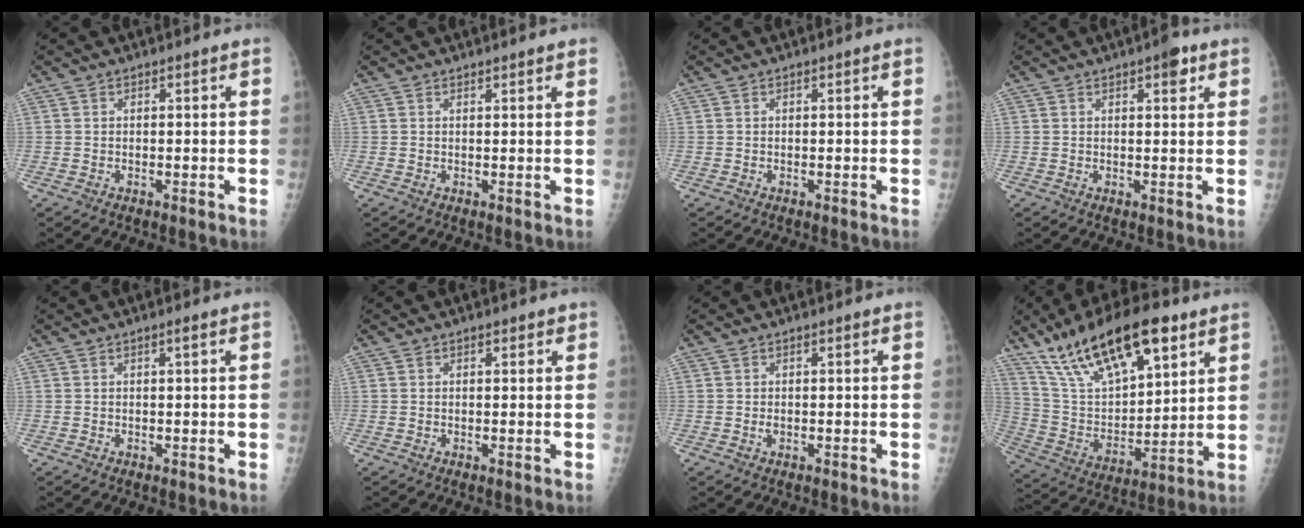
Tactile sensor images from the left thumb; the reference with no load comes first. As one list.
[{"total": 2.5, "force": [2.2, 0.2, 1.2], "torque": [-0.008, -0.002, 0.022]}, {"total": 0.0}, {"total": 3.3, "force": [1.9, 1.2, 2.4], "torque": [-0.022, -0.005, 0.021]}, {"total": 0.9, "force": [0.5, 0.0, 0.8], "torque": [-0.014, 0.000, 0.008]}, {"total": 1.4, "force": [0.9, 0.7, 0.8], "torque": [-0.004, -0.003, 0.010]}, {"total": 0.8, "force": [0.2, 0.4, 0.7], "torque": [-0.010, -0.001, 0.006]}, {"total": 23.4, "force": [14.6, 9.0, 15.9], "torque": [-0.250, -0.041, 0.269]}]